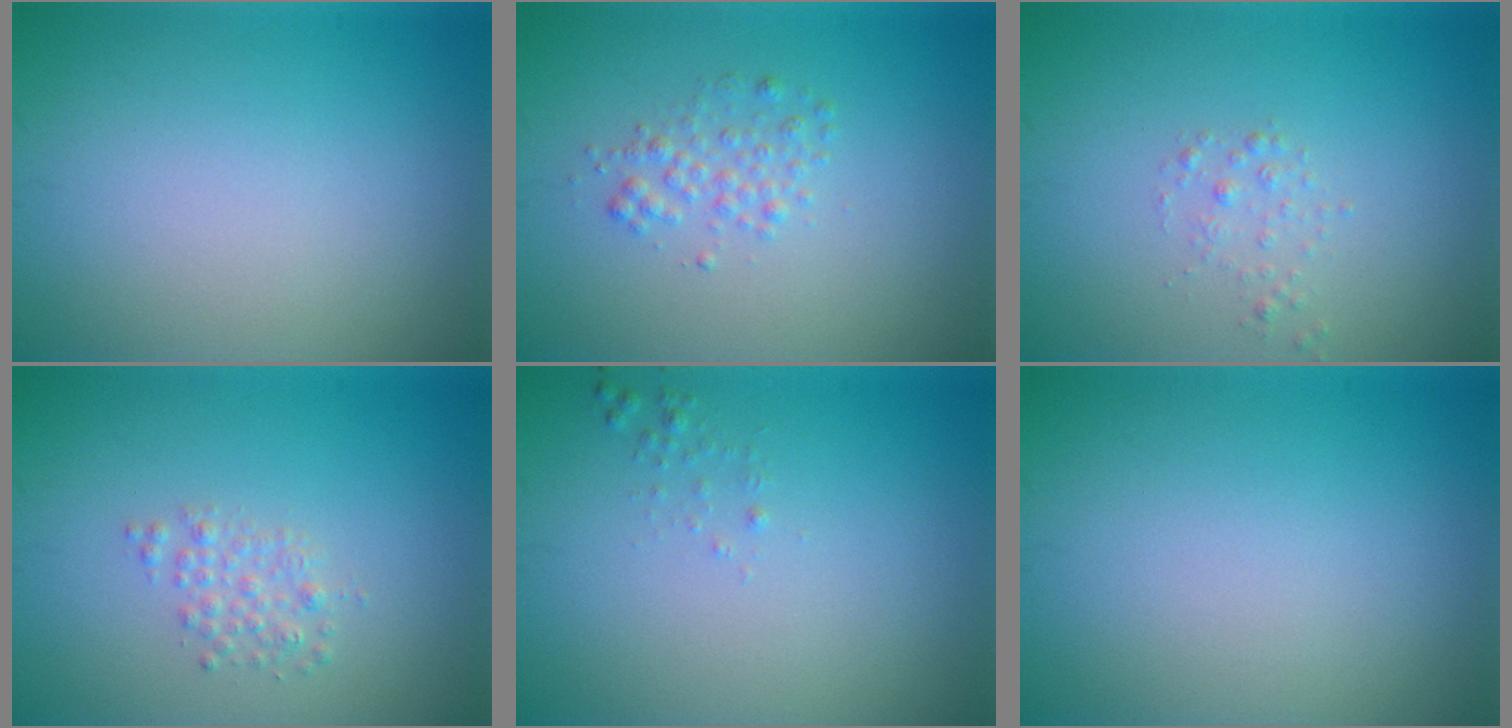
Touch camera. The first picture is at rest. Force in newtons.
{"total": 1.7, "press": 1.7, "slide": 0.0}
{"total": 1.0, "press": 1.0, "slide": 0.0}
{"total": 1.5, "press": 1.5, "slide": 0.0}
{"total": 0.6, "press": 0.6, "slide": 0.0}
{"total": 0.0}